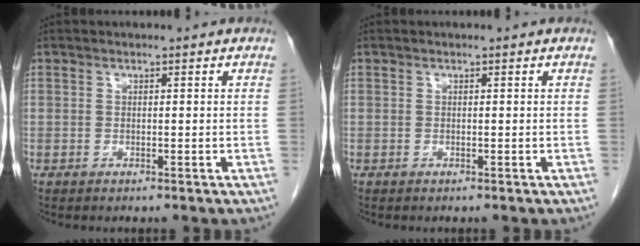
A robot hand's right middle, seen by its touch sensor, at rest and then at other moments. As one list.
[{"total": 0.0}]